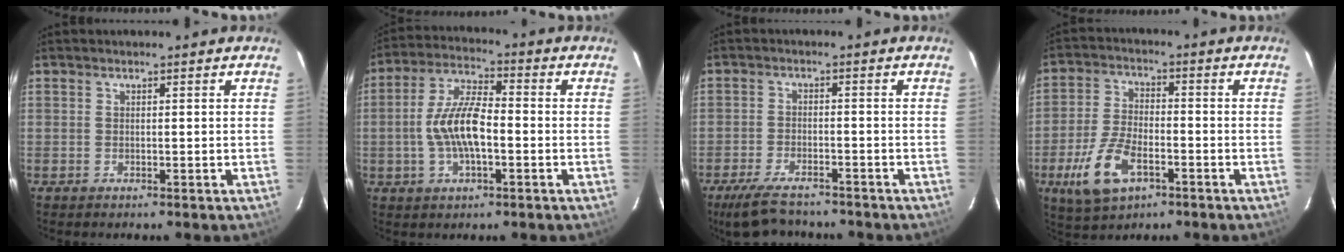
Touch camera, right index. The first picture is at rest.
{"total": 10.4, "force": [-2.0, 3.9, 9.4], "torque": [-0.194, 0.009, -0.037]}
{"total": 9.4, "force": [-7.8, 3.2, 4.3], "torque": [-0.109, -0.018, -0.130]}
{"total": 11.4, "force": [-5.1, 5.7, 8.4], "torque": [-0.191, -0.008, -0.092]}